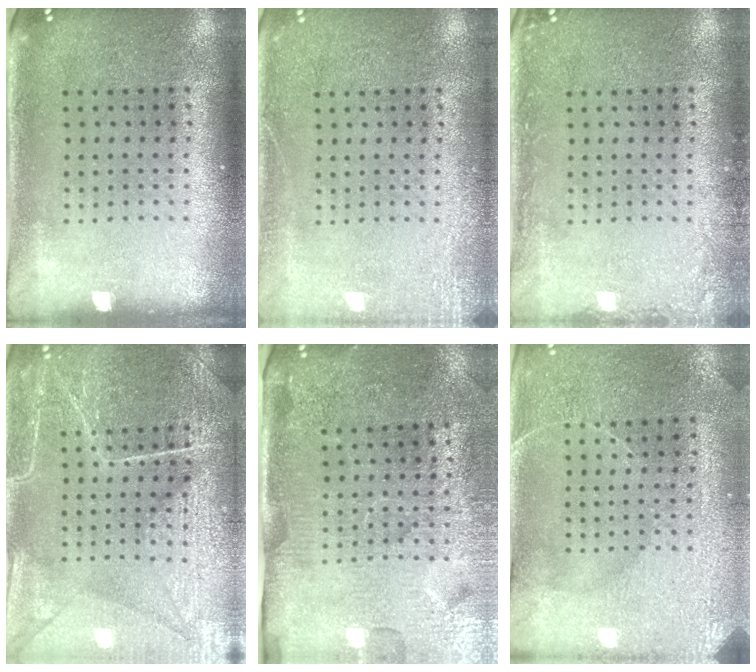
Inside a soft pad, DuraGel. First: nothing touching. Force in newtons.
{"total": 2.3, "press": 2.3, "slide": 0.4}
{"total": 1.4, "press": 1.4, "slide": 0.2}
{"total": 4.1, "press": 4.1, "slide": 0.4}
{"total": 4.4, "press": 4.1, "slide": 1.7}
{"total": 3.0, "press": 2.9, "slide": 0.3}